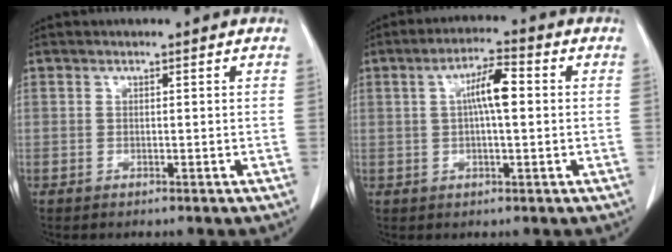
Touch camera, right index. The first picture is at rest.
{"total": 6.5, "force": [0.9, 1.5, 6.3], "torque": [-0.120, 0.017, 0.015]}